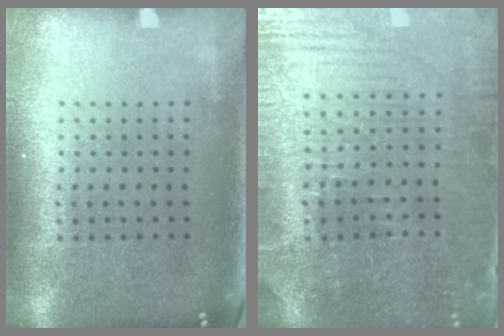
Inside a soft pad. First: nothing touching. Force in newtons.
{"total": 1.6, "press": 1.6, "slide": 0.4}